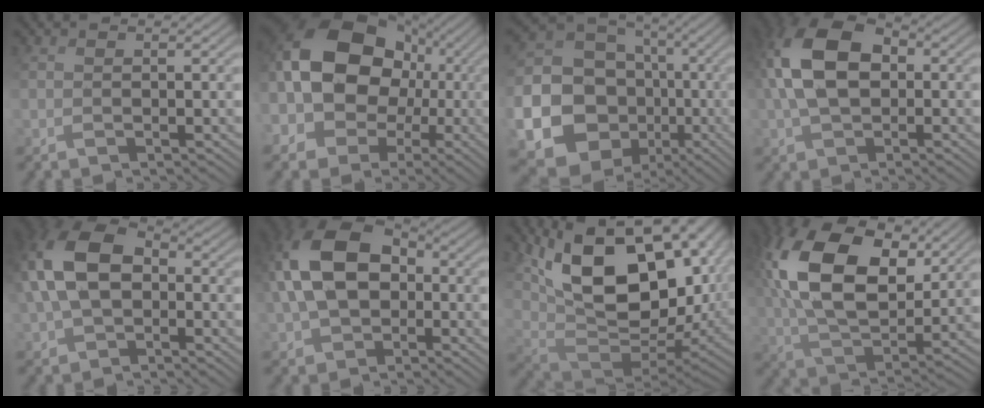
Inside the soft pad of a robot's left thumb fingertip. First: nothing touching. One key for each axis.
{"total": 20.0, "fx": 1.0, "fy": 15.4, "fz": 12.8, "tx": -0.291, "ty": 0.015, "tz": 0.001}
{"total": 25.6, "fx": -6.5, "fy": 22.9, "fz": 9.4, "tx": -0.267, "ty": -0.055, "tz": -0.109}
{"total": 11.8, "fx": 0.7, "fy": 7.6, "fz": 9.1, "tx": -0.215, "ty": 0.015, "tz": 0.003}
{"total": 11.2, "fx": -0.2, "fy": 7.2, "fz": 8.6, "tx": -0.214, "ty": 0.013, "tz": -0.016}
{"total": 13.3, "fx": -0.3, "fy": 9.0, "fz": 9.8, "tx": -0.227, "ty": 0.004, "tz": -0.015}
{"total": 19.4, "fx": 6.0, "fy": 11.0, "fz": 14.8, "tx": -0.285, "ty": 0.002, "tz": 0.115}
{"total": 18.1, "fx": 5.9, "fy": 10.5, "fz": 13.5, "tx": -0.308, "ty": 0.032, "tz": 0.102}